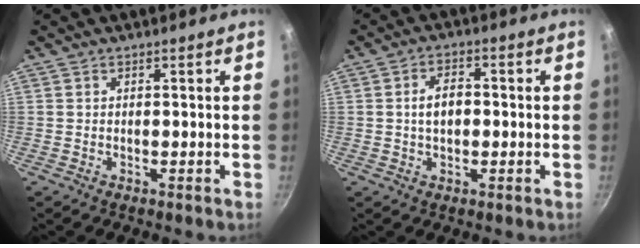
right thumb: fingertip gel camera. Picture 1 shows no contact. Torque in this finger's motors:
{"motor_torque": [-0.05, -0.01, 0.60, -0.09, 0.12]}